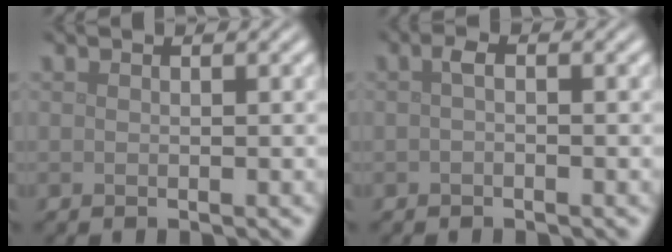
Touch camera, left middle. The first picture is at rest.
{"total": 1.0, "force": [-0.2, 0.3, 0.9], "torque": [-0.021, 0.001, -0.003]}